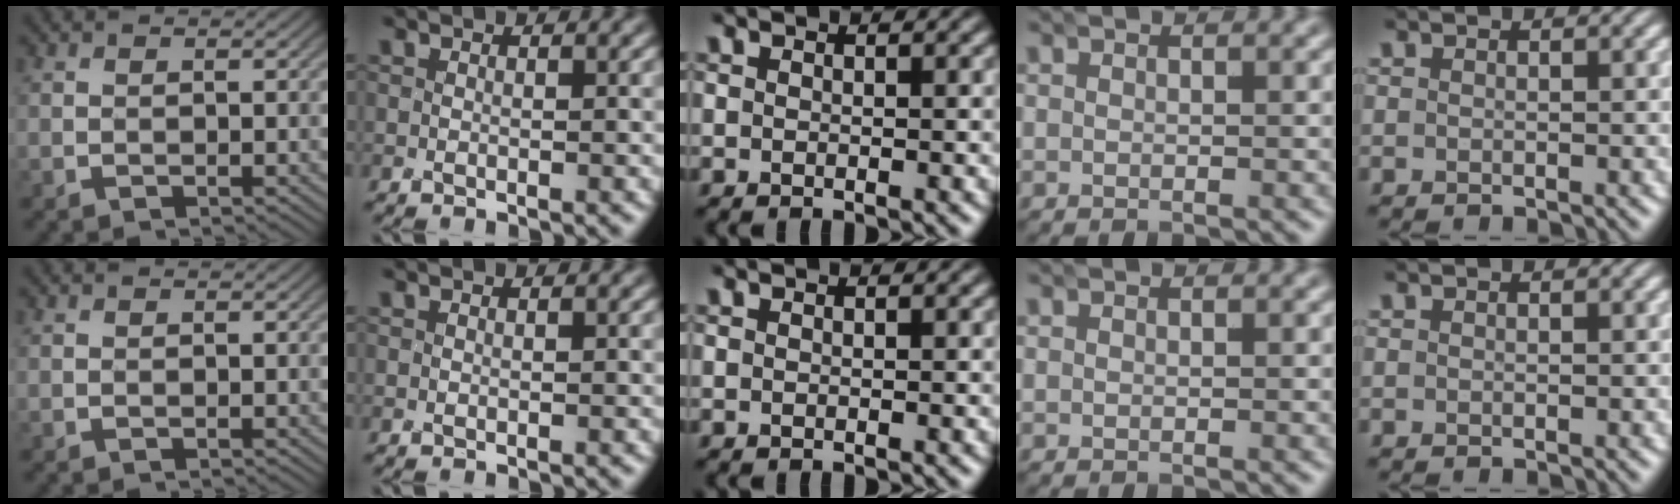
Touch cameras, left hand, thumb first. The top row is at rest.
{}